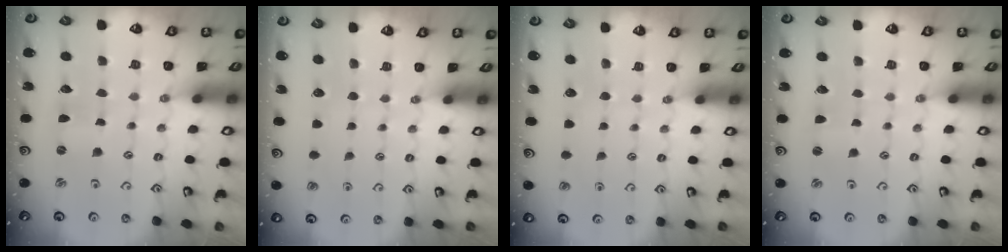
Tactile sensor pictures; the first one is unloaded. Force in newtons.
{"total": 0.0}
{"total": 0.0}
{"total": 0.7, "press": 0.7, "slide": 0.1}